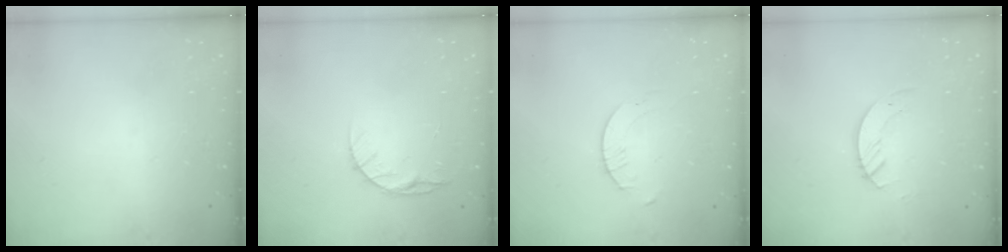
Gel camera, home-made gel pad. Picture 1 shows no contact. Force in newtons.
{"total": 6.1, "press": 6.0, "slide": 0.6}
{"total": 1.6, "press": 1.6, "slide": 0.2}
{"total": 2.9, "press": 2.9, "slide": 0.3}